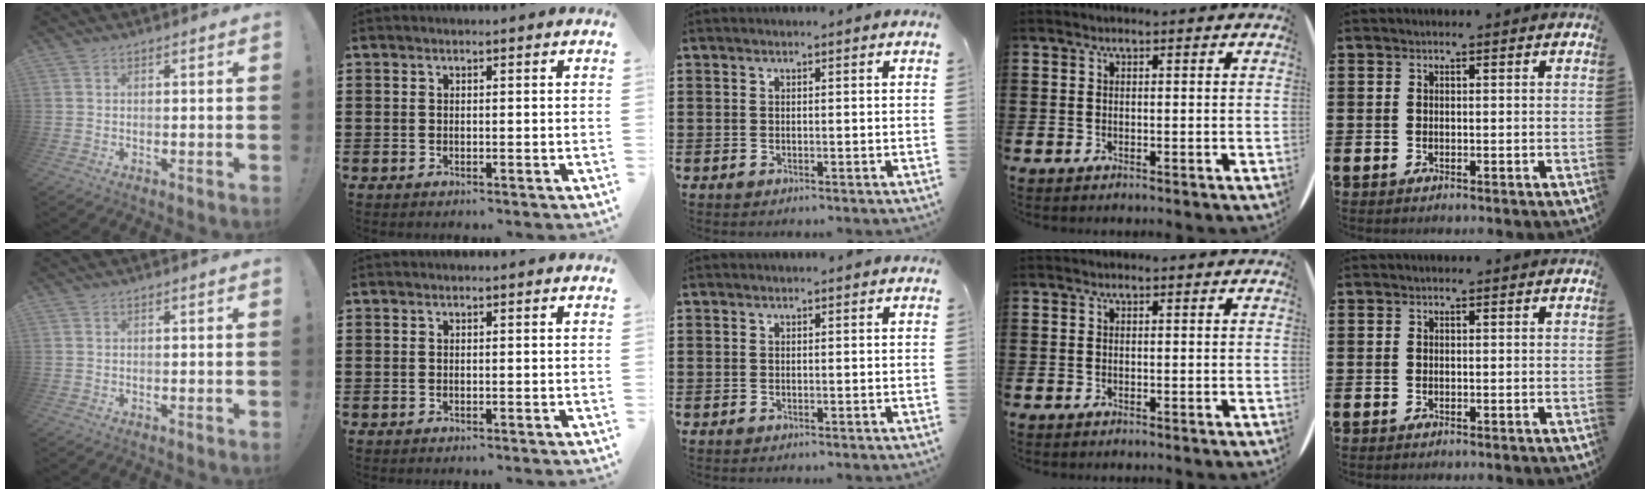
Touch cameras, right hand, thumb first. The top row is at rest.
{}